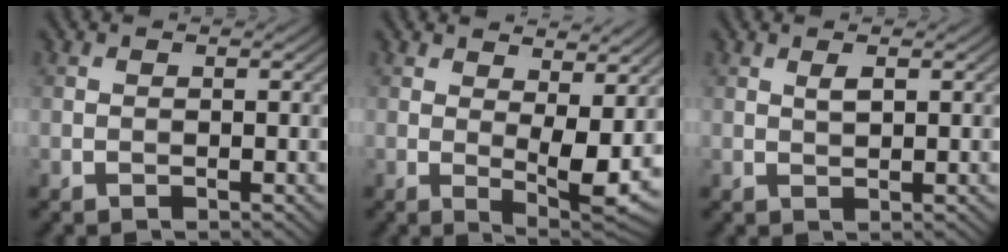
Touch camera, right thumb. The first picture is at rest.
{"total": 7.9, "force": [2.9, 2.9, 6.8], "torque": [-0.107, -0.012, 0.052]}
{"total": 1.5, "force": [0.8, 0.4, 1.2], "torque": [-0.026, -0.001, 0.017]}